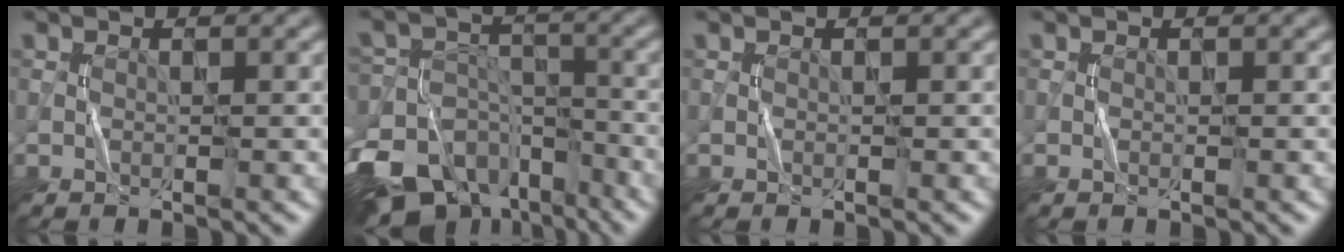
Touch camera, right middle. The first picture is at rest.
{"total": 15.0, "force": [-10.3, 9.5, 5.4], "torque": [-0.123, -0.030, -0.156]}
{"total": 0.0}
{"total": 0.0}